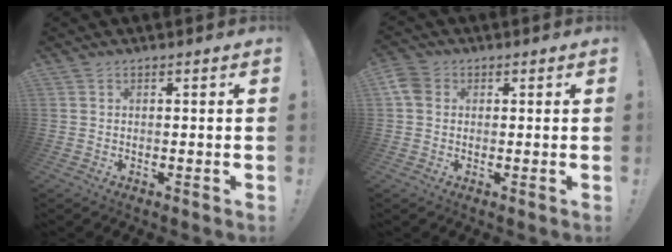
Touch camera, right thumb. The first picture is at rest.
{"total": 5.4, "force": [1.3, 4.2, 3.1], "torque": [-0.059, 0.007, 0.028]}